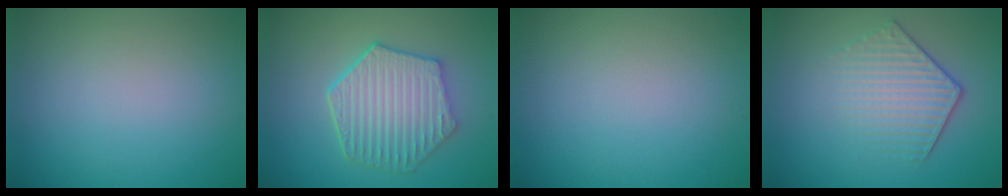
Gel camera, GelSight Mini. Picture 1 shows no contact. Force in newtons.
{"total": 6.4, "press": 5.0, "slide": 4.0}
{"total": 0.0}
{"total": 4.0, "press": 3.2, "slide": 2.3}